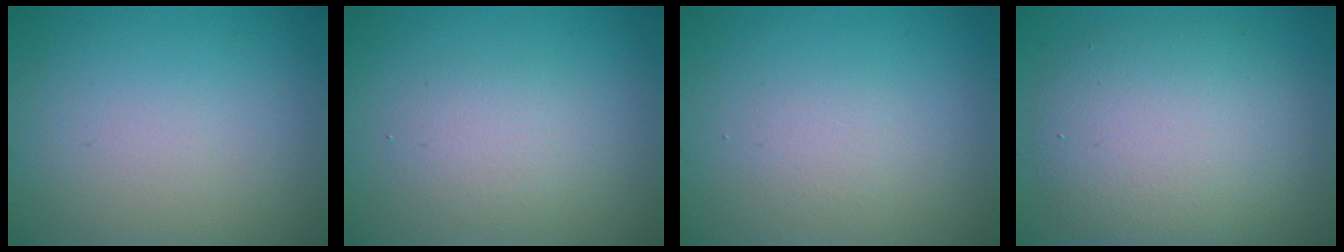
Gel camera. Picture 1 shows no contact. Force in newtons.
{"total": 2.2, "press": 2.2, "slide": 0.1}
{"total": 1.2, "press": 1.2, "slide": 0.0}
{"total": 7.8, "press": 7.8, "slide": 0.6}